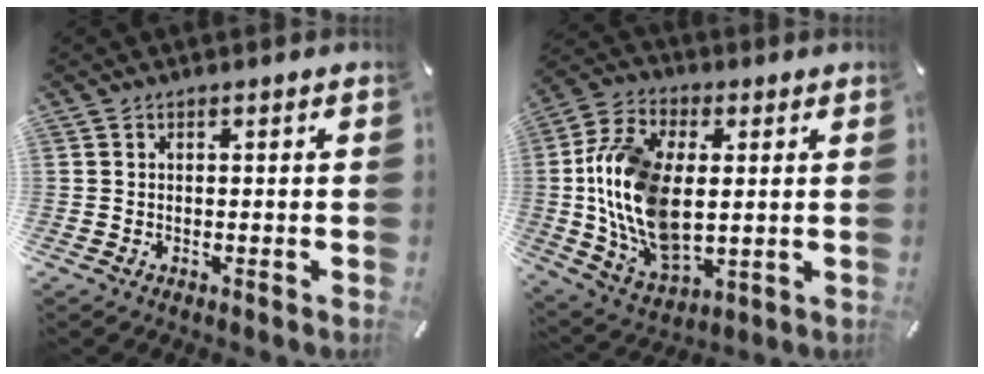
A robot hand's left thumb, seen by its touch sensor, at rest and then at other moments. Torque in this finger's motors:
{"motor_torque": [0.88, 1.60, 2.74, 0.04, 0.39]}